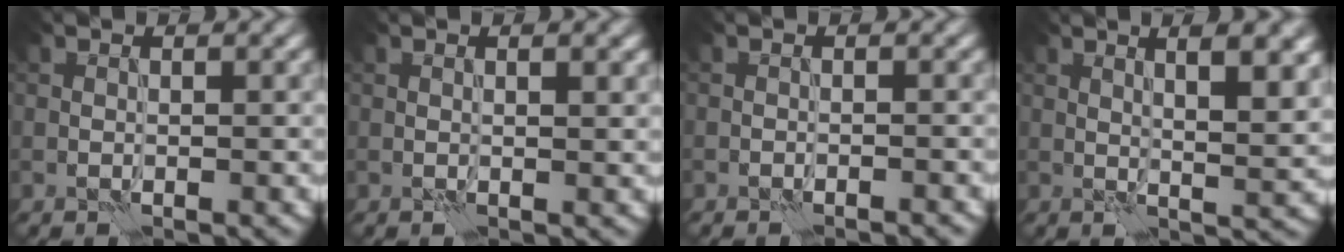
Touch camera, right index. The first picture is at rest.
{"total": 1.6, "force": [0.8, 0.3, 1.4], "torque": [-0.017, 0.000, 0.008]}
{"total": 1.1, "force": [-1.0, 0.1, 0.2], "torque": [0.008, 0.003, -0.021]}
{"total": 7.4, "force": [2.9, 2.2, 6.5], "torque": [-0.061, 0.018, 0.034]}